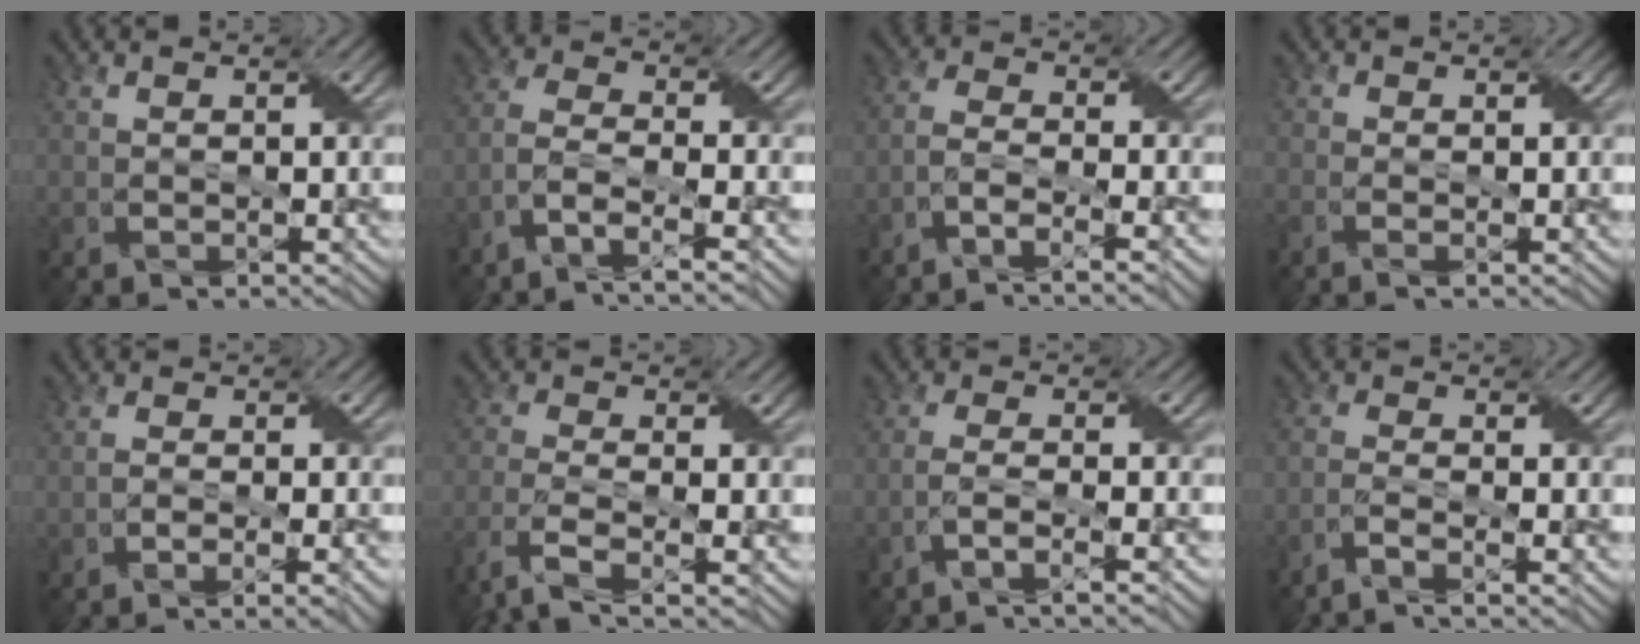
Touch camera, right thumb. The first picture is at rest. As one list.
[{"total": 6.8, "force": [-4.9, 1.7, 4.4], "torque": [-0.094, 0.000, -0.100]}, {"total": 5.9, "force": [-4.3, 1.2, 3.9], "torque": [-0.073, 0.001, -0.085]}, {"total": 1.5, "force": [-0.8, 0.4, 1.3], "torque": [-0.020, 0.002, -0.023]}, {"total": 4.4, "force": [-2.7, 1.0, 3.4], "torque": [-0.052, 0.003, -0.040]}, {"total": 7.3, "force": [-5.1, 2.0, 4.8], "torque": [-0.105, -0.015, -0.102]}, {"total": 4.8, "force": [-3.3, 0.8, 3.4], "torque": [-0.054, 0.008, -0.071]}, {"total": 3.8, "force": [-2.9, 0.5, 2.4], "torque": [-0.041, 0.003, -0.070]}]